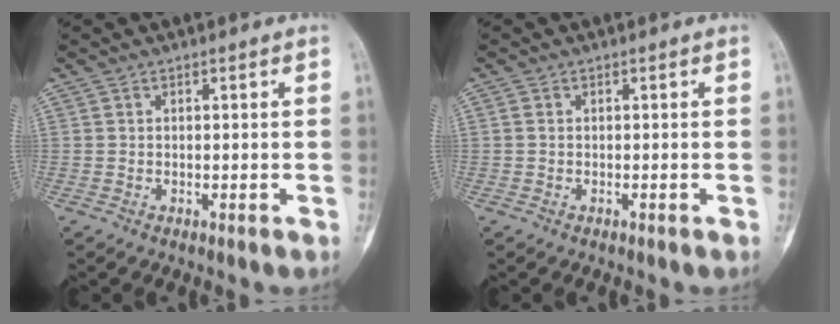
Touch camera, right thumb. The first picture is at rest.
{"total": 0.5, "force": [0.0, 0.4, 0.4], "torque": [-0.005, 0.000, -0.002]}